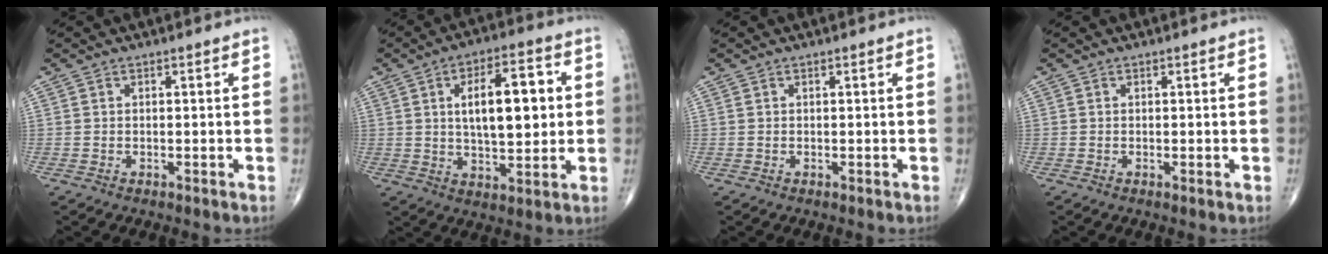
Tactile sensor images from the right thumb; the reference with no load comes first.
{"total": 13.9, "force": [2.3, 6.2, 12.2], "torque": [-0.170, 0.001, 0.039]}
{"total": 0.0}
{"total": 0.0}